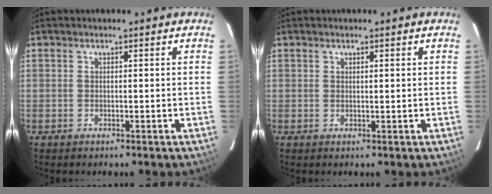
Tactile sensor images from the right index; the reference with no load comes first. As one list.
[{"total": 1.2, "force": [0.3, 0.4, 1.1], "torque": [-0.025, 0.002, 0.006]}]